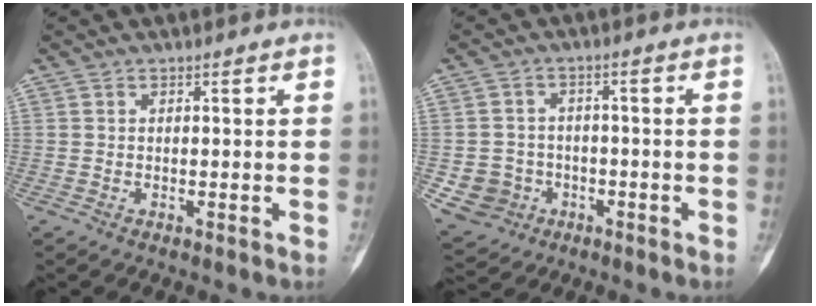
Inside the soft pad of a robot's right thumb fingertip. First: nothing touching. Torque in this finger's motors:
{"motor_torque": [0.00, -0.07, -0.02, -0.32, -0.09]}